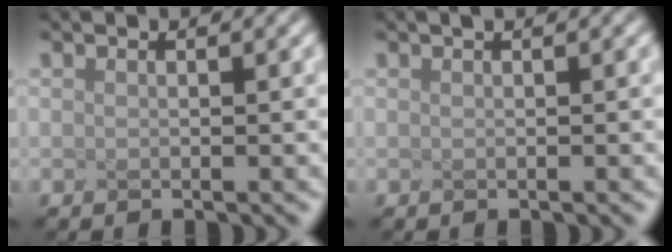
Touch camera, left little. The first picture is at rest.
{"total": 0.9, "force": [0.5, 0.4, 0.6], "torque": [-0.008, 0.015, 0.006]}